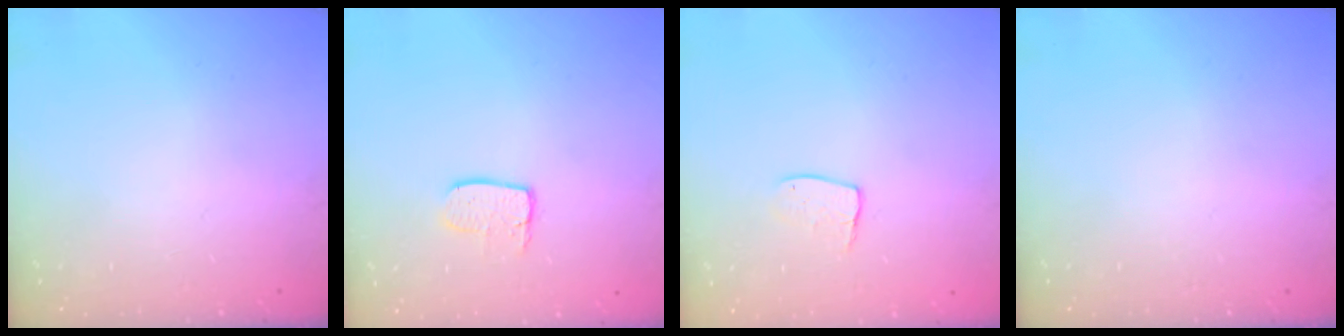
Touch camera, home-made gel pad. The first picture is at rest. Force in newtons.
{"total": 6.8, "press": 6.8, "slide": 0.4}
{"total": 6.6, "press": 6.6, "slide": 0.4}
{"total": 0.0}